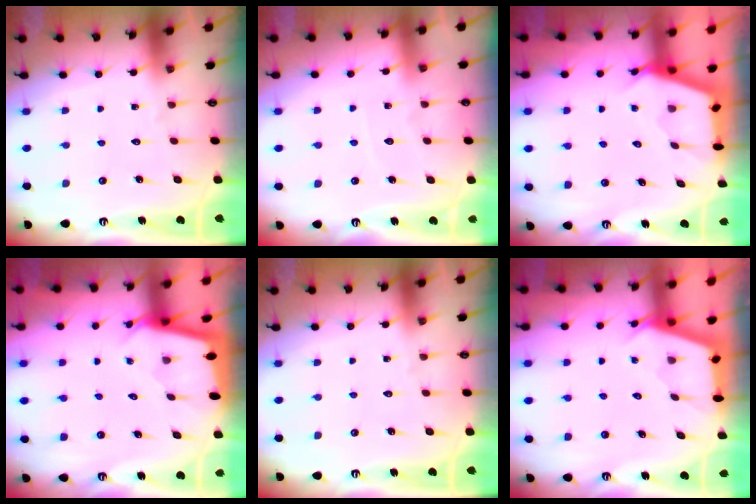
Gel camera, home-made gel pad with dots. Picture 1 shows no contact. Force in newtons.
{"total": 3.6, "press": 3.6, "slide": 0.4}
{"total": 2.7, "press": 2.7, "slide": 0.4}
{"total": 2.1, "press": 2.1, "slide": 0.1}
{"total": 0.0}
{"total": 2.5, "press": 2.5, "slide": 0.3}